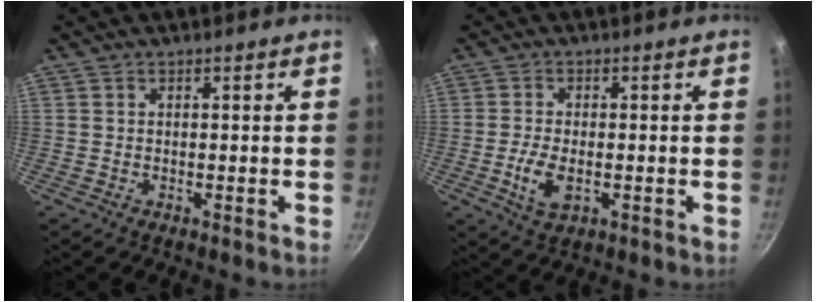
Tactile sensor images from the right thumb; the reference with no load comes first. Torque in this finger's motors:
{"motor_torque": [-0.22, 0.34, 0.69, -0.11, 0.04]}